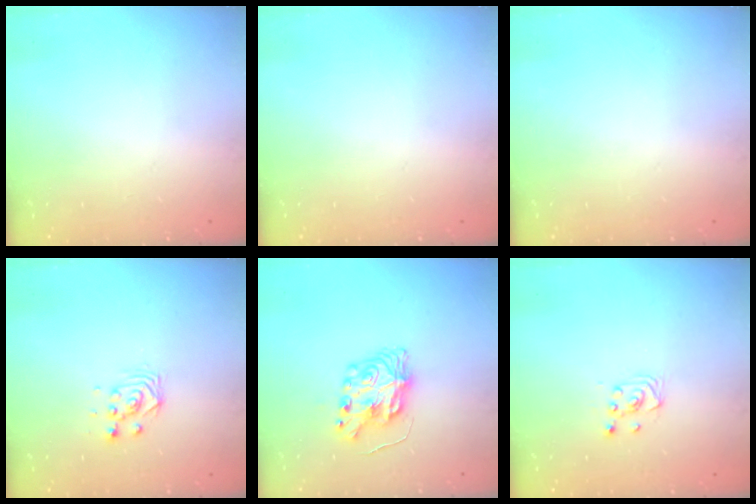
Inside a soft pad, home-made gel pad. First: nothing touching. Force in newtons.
{"total": 0.0}
{"total": 0.0}
{"total": 3.0, "press": 3.0, "slide": 0.0}
{"total": 8.3, "press": 8.2, "slide": 0.2}
{"total": 2.6, "press": 2.4, "slide": 1.0}